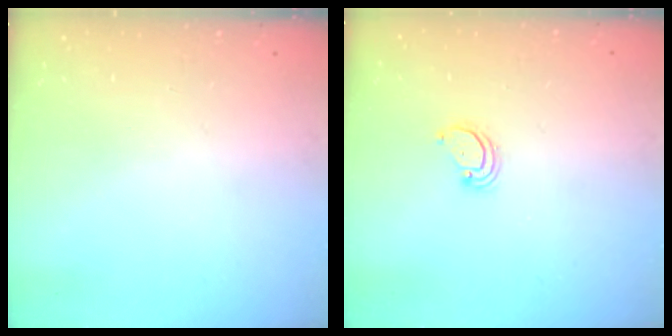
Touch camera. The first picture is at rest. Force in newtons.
{"total": 2.6, "press": 2.6, "slide": 0.1}